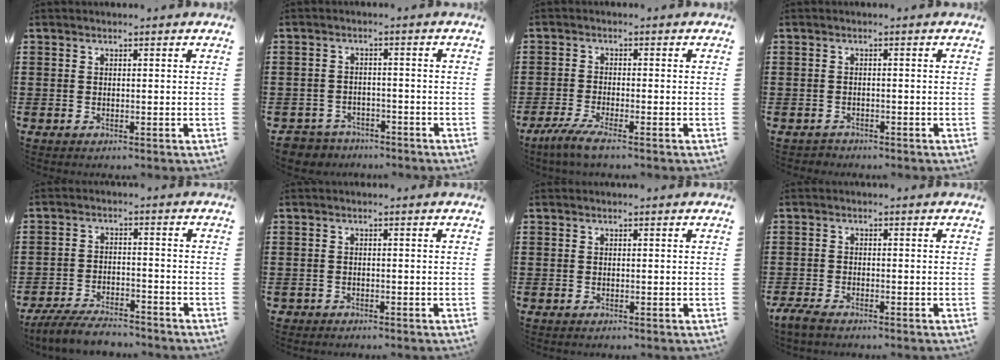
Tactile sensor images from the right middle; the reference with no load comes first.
{"total": 3.3, "force": [-3.2, 0.8, -0.2], "torque": [-0.012, -0.003, -0.072]}
{"total": 3.6, "force": [-2.8, -0.1, 2.3], "torque": [-0.059, -0.016, -0.055]}
{"total": 0.9, "force": [-0.8, 0.2, -0.1], "torque": [-0.001, 0.001, -0.019]}
{"total": 5.4, "force": [-5.0, 0.8, 1.8], "torque": [-0.040, 0.000, -0.099]}
{"total": 1.0, "force": [-0.9, 0.3, -0.1], "torque": [-0.002, 0.000, -0.021]}
{"total": 0.0}
{"total": 2.2, "force": [-1.9, 0.4, 1.1], "torque": [-0.034, -0.001, -0.041]}